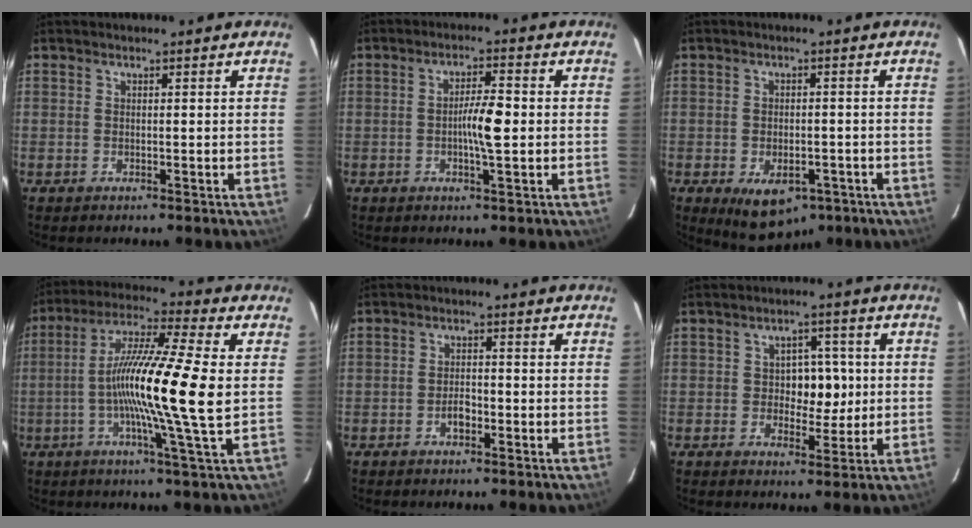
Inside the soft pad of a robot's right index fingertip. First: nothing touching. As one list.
[{"total": 5.1, "force": [-0.5, 0.5, 5.0], "torque": [-0.091, 0.004, -0.010]}, {"total": 8.2, "force": [-4.5, 4.7, 5.0], "torque": [-0.073, -0.006, -0.058]}, {"total": 16.3, "force": [-0.9, -1.1, 16.2], "torque": [-0.291, -0.006, -0.032]}, {"total": 2.4, "force": [-1.1, 1.2, 1.8], "torque": [-0.030, 0.005, -0.020]}, {"total": 5.7, "force": [0.2, 3.6, 4.3], "torque": [-0.056, 0.013, 0.009]}]